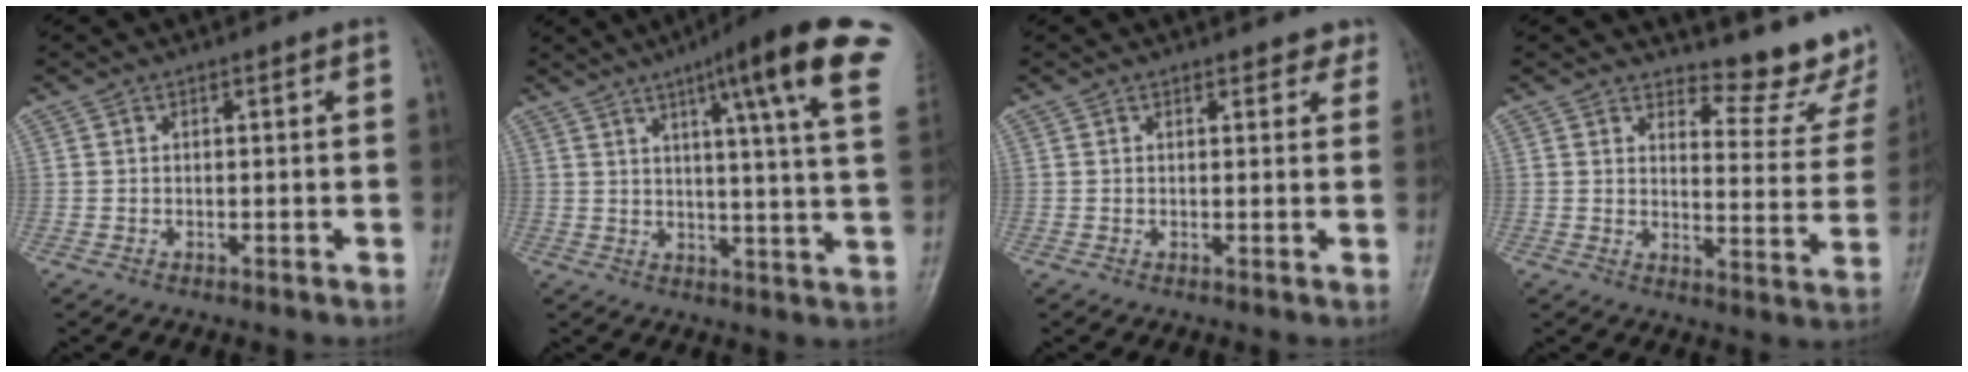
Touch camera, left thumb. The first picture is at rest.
{"total": 19.7, "force": [10.3, 1.9, 16.7], "torque": [-0.217, -0.026, 0.121]}
{"total": 2.4, "force": [2.0, 1.2, 0.6], "torque": [0.017, -0.008, 0.014]}
{"total": 12.6, "force": [11.3, 3.7, 4.2], "torque": [-0.016, -0.116, 0.127]}